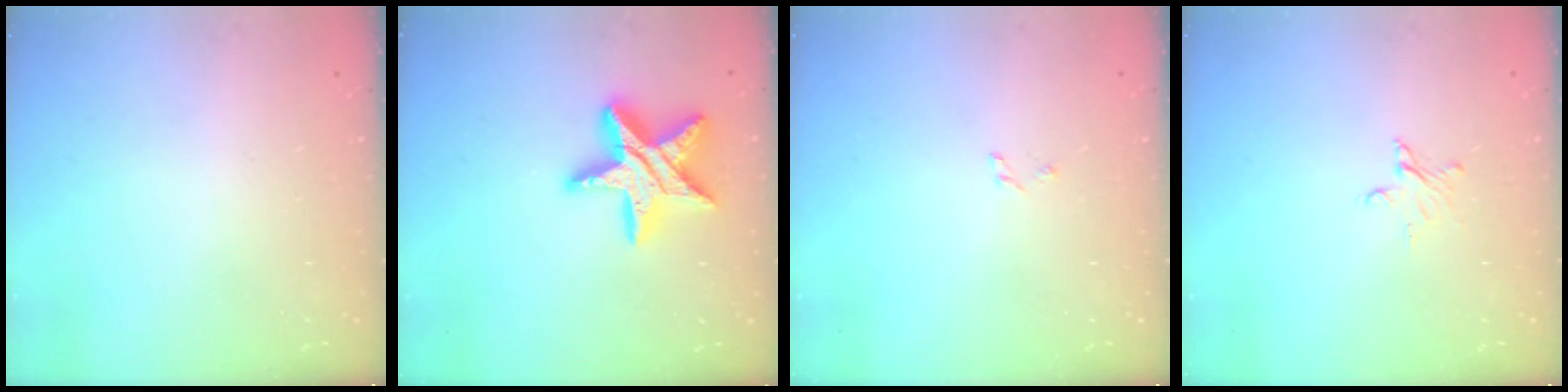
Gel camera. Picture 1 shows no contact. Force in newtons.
{"total": 16.5, "press": 16.5, "slide": 1.2}
{"total": 1.5, "press": 1.5, "slide": 0.2}
{"total": 2.9, "press": 2.9, "slide": 0.3}